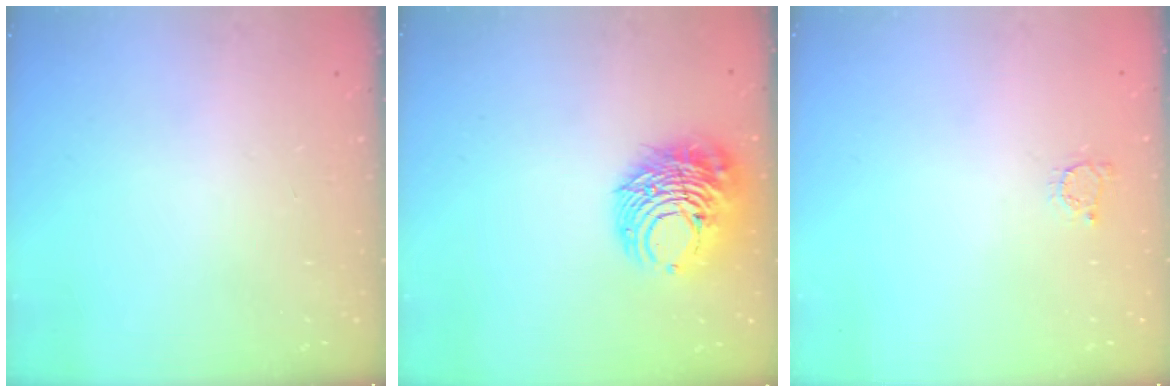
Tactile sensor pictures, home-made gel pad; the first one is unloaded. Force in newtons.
{"total": 10.9, "press": 10.8, "slide": 1.4}
{"total": 2.2, "press": 2.2, "slide": 0.3}